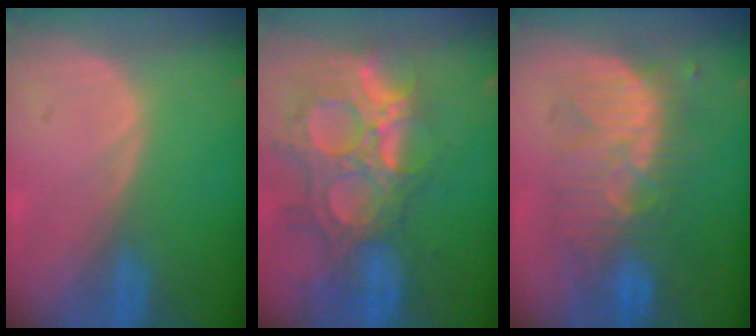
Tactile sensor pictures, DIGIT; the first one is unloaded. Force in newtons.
{"total": 13.4, "press": 11.4, "slide": 7.0}
{"total": 8.8, "press": 8.8, "slide": 0.2}